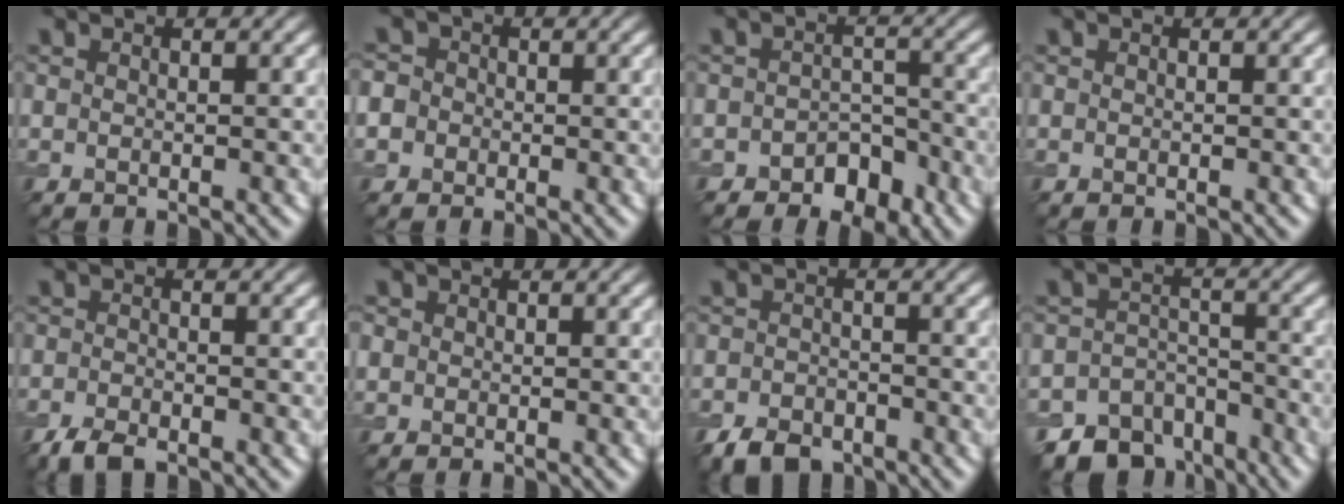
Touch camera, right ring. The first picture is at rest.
{"total": 4.4, "force": [-0.5, 4.1, 1.5], "torque": [-0.019, 0.020, -0.046]}
{"total": 3.4, "force": [-2.1, 2.2, 1.6], "torque": [-0.016, 0.004, -0.034]}
{"total": 0.0}
{"total": 2.4, "force": [-1.8, 1.0, 1.3], "torque": [-0.028, -0.001, -0.039]}
{"total": 1.5, "force": [0.4, 1.4, 0.3], "torque": [-0.007, 0.004, 0.001]}
{"total": 3.4, "force": [-2.4, 2.0, 1.3], "torque": [-0.019, -0.002, -0.051]}
{"total": 8.1, "force": [-6.2, 4.8, 2.1], "torque": [-0.017, -0.015, -0.093]}